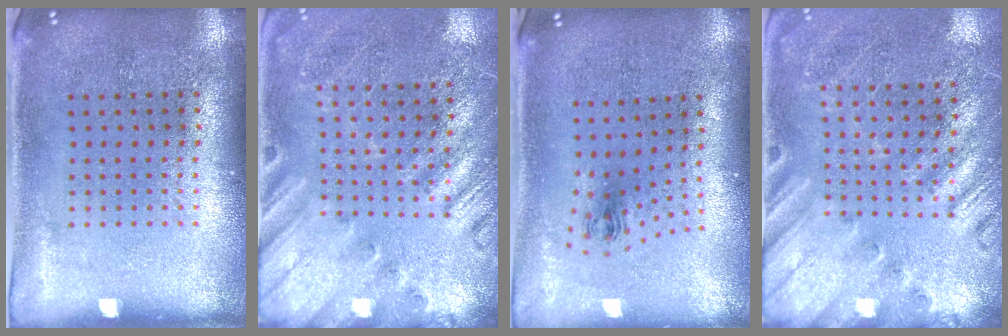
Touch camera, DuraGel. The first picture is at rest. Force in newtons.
{"total": 2.3, "press": 2.0, "slide": 1.0}
{"total": 1.0, "press": 0.4, "slide": 0.9}
{"total": 2.3, "press": 2.0, "slide": 1.0}